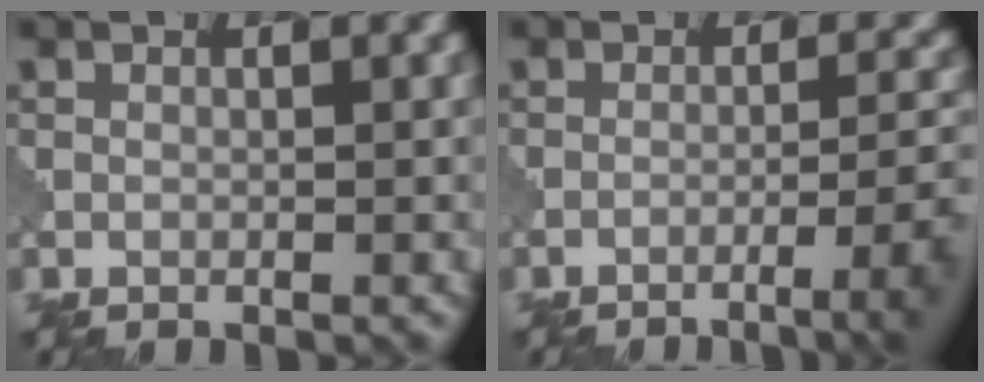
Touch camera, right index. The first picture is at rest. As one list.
[{"total": 5.5, "force": [-3.0, 1.2, 4.4], "torque": [-0.061, 0.005, -0.045]}]